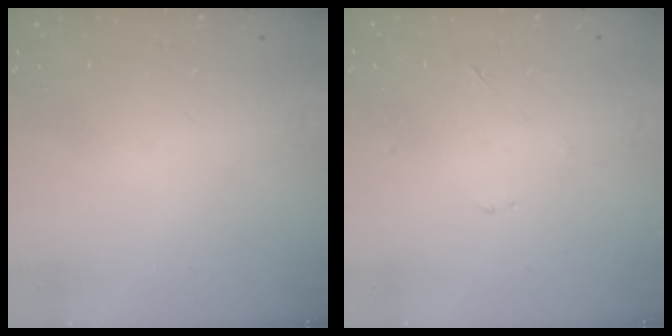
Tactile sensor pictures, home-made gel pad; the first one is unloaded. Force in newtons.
{"total": 2.3, "press": 2.2, "slide": 0.3}